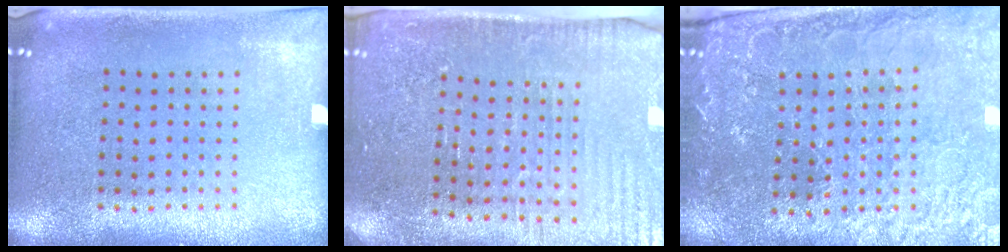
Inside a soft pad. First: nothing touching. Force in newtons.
{"total": 3.5, "press": 3.4, "slide": 0.5}
{"total": 1.7, "press": 1.7, "slide": 0.3}